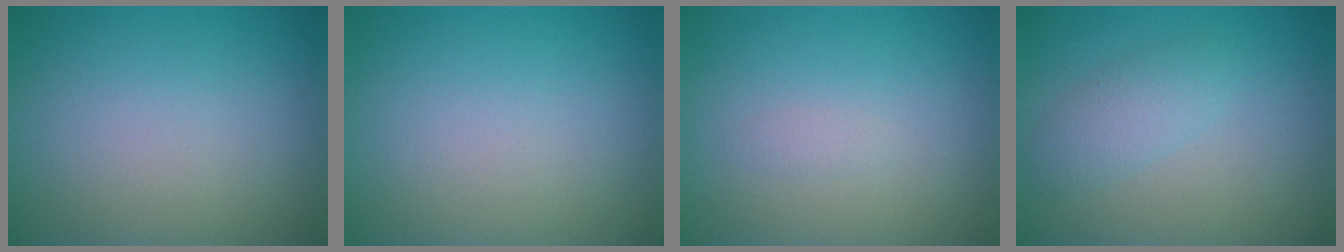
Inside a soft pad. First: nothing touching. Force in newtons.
{"total": 0.0}
{"total": 0.6, "press": 0.6, "slide": 0.1}
{"total": 2.1, "press": 2.1, "slide": 0.1}